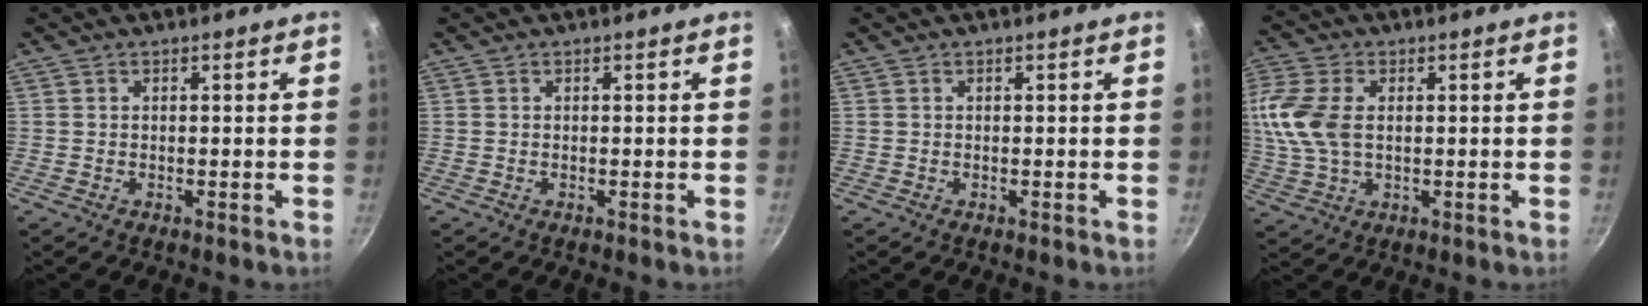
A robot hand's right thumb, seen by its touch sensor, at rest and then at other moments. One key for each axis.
{"total": 0.0}
{"total": 0.0}
{"total": 10.6, "fx": 1.3, "fy": 6.7, "fz": 8.2, "tx": -0.177, "ty": 0.007, "tz": 0.023}